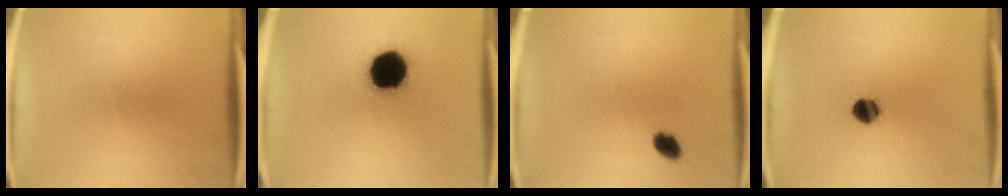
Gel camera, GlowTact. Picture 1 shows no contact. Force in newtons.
{"total": 18.5}
{"total": 2.8}
{"total": 5.3}